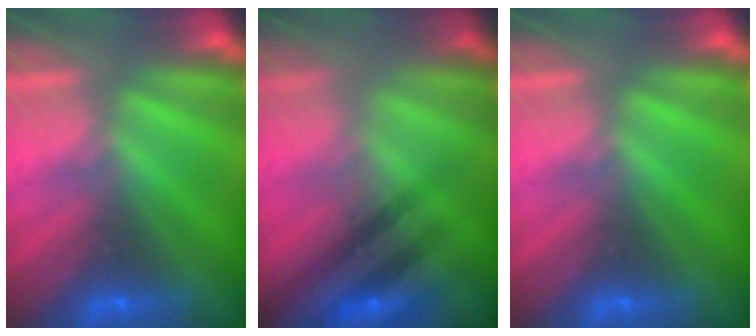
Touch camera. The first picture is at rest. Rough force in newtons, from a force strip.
{"total": 2.8}
{"total": 0.0}